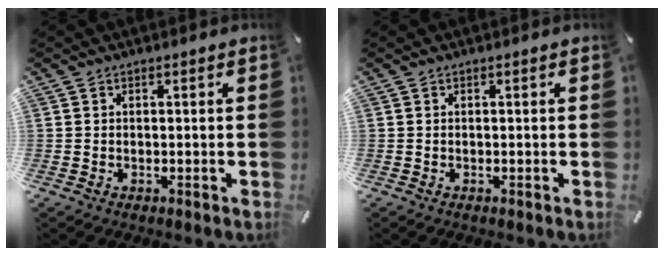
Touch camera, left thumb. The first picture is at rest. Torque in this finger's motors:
{"motor_torque": [0.00, 0.00, -0.09, 0.01, 0.00]}